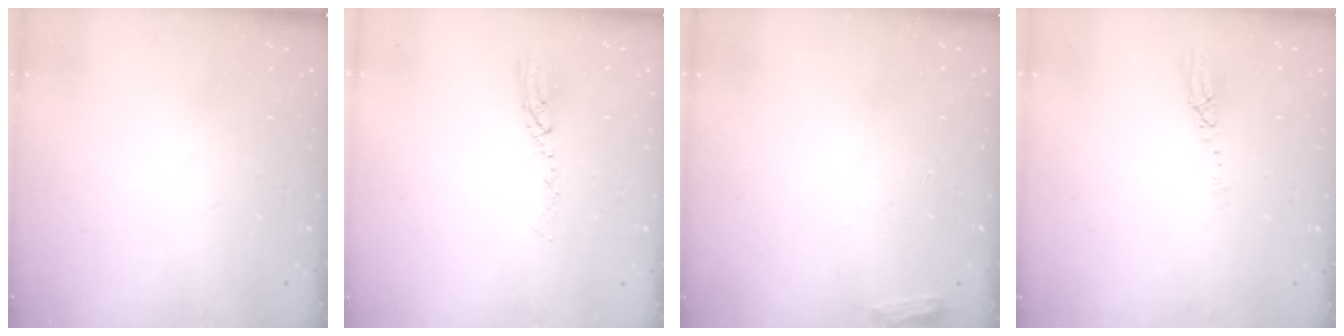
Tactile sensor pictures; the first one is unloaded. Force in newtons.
{"total": 6.5, "press": 6.5, "slide": 0.7}
{"total": 4.2, "press": 4.2, "slide": 0.5}
{"total": 3.6, "press": 3.6, "slide": 0.2}